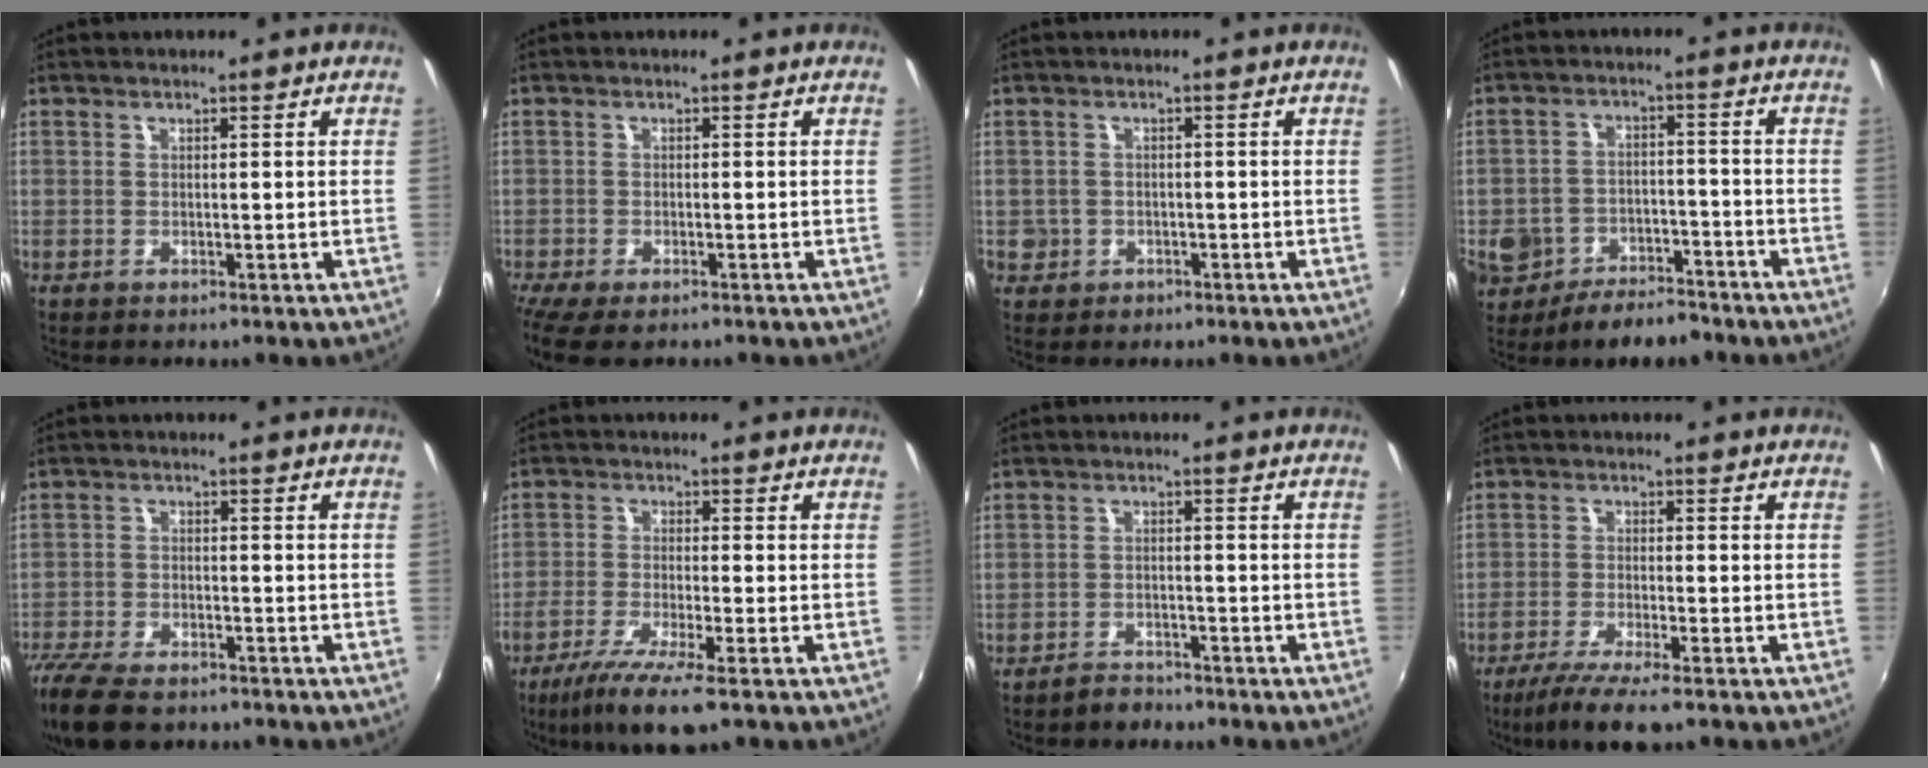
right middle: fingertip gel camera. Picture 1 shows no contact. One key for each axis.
{"total": 5.1, "fx": -3.8, "fy": 1.5, "fz": 3.0, "tx": -0.068, "ty": -0.026, "tz": -0.064}
{"total": 3.5, "fx": -1.1, "fy": 3.2, "fz": 0.8, "tx": -0.024, "ty": -0.001, "tz": -0.015}
{"total": 13.2, "fx": -8.0, "fy": 8.8, "fz": 5.8, "tx": -0.164, "ty": 0.004, "tz": -0.116}
{"total": 13.1, "fx": -10.3, "fy": 5.0, "fz": 6.4, "tx": -0.169, "ty": -0.036, "tz": -0.187}
{"total": 9.4, "fx": -6.3, "fy": 0.8, "fz": 6.9, "tx": -0.155, "ty": -0.031, "tz": -0.116}
{"total": 3.0, "fx": -2.7, "fy": 1.2, "fz": 0.5, "tx": -0.020, "ty": 0.004, "tz": -0.044}
{"total": 7.5, "fx": -5.7, "fy": 0.6, "fz": 4.9, "tx": -0.114, "ty": -0.022, "tz": -0.102}